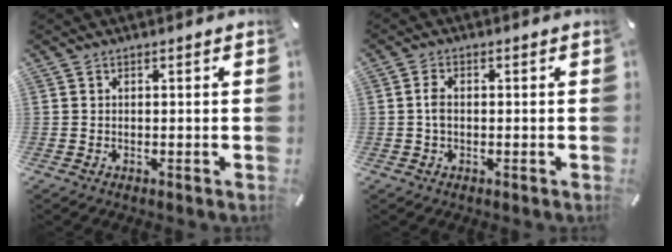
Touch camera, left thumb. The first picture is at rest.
{"total": 2.7, "force": [0.0, 1.6, 2.1], "torque": [-0.042, 0.004, 0.000]}